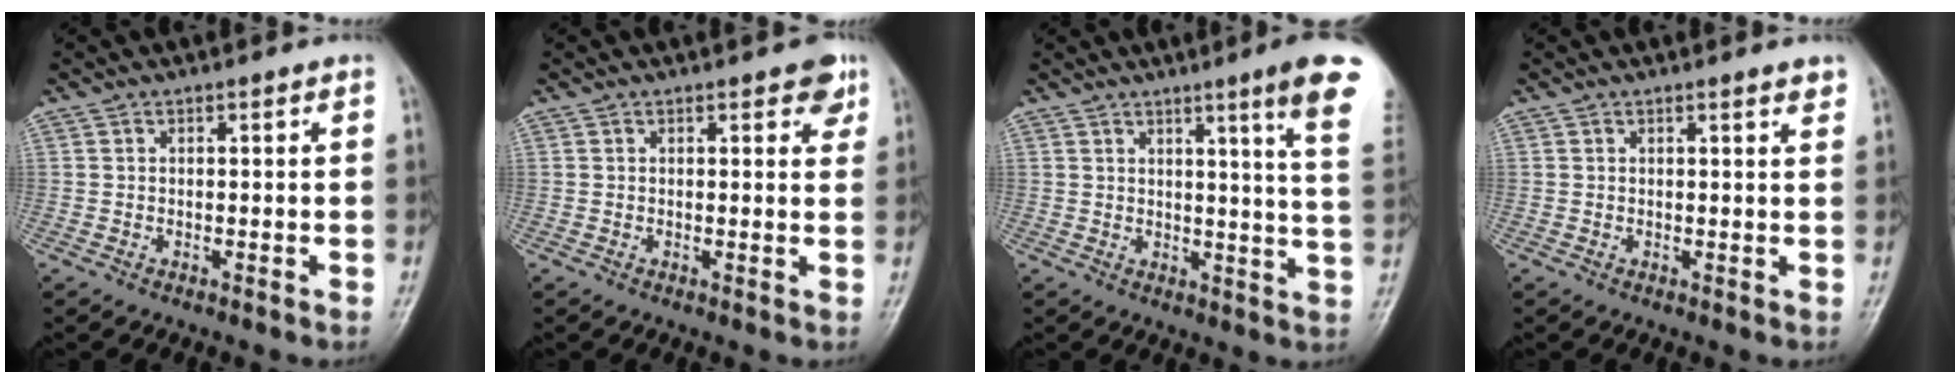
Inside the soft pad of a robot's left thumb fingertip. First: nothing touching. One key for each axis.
{"total": 3.3, "fx": 2.0, "fy": 1.6, "fz": 2.1, "tx": -0.002, "ty": -0.006, "tz": 0.018}
{"total": 12.0, "fx": 7.1, "fy": -0.2, "fz": 9.7, "tx": -0.118, "ty": -0.038, "tz": 0.074}
{"total": 1.8, "fx": 1.5, "fy": 0.3, "fz": 0.9, "tx": -0.008, "ty": -0.007, "tz": 0.016}